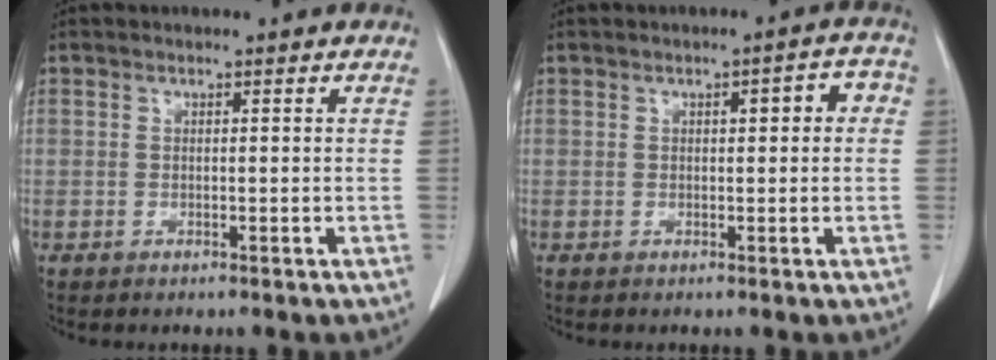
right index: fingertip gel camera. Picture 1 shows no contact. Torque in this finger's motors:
{"motor_torque": [0.31, 0.00, 0.02, 0.01]}